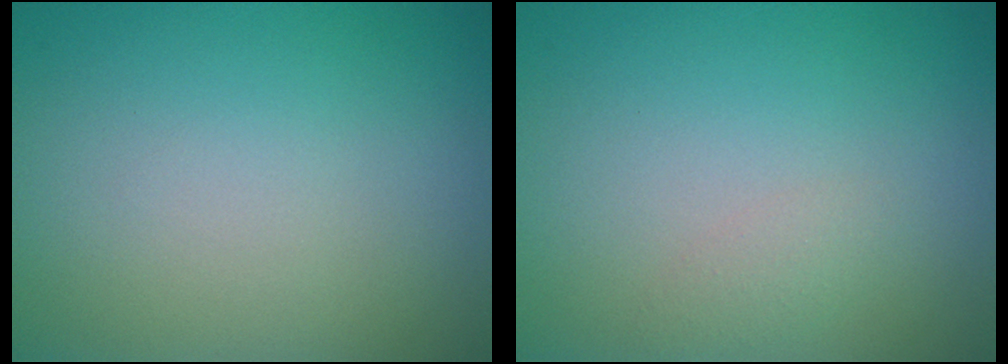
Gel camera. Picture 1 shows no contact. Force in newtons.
{"total": 1.0, "press": 1.0, "slide": 0.0}